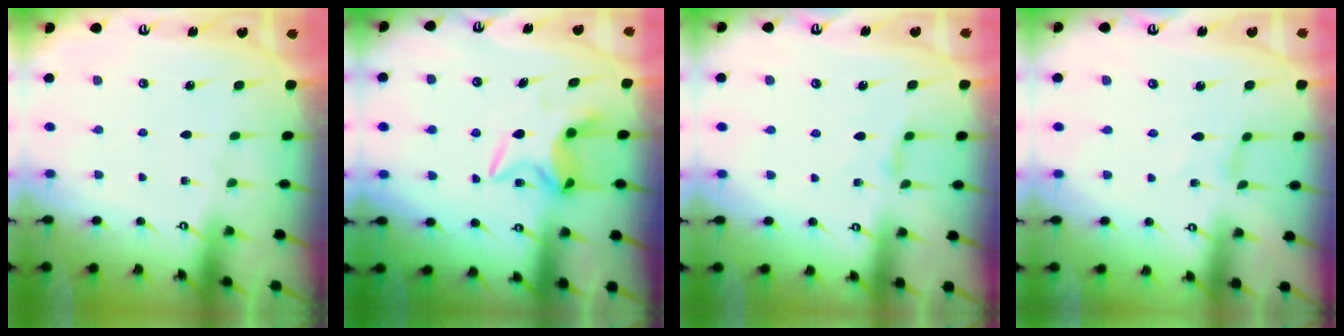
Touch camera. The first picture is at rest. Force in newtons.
{"total": 6.9, "press": 6.9, "slide": 0.3}
{"total": 2.3, "press": 2.2, "slide": 0.5}
{"total": 0.0}